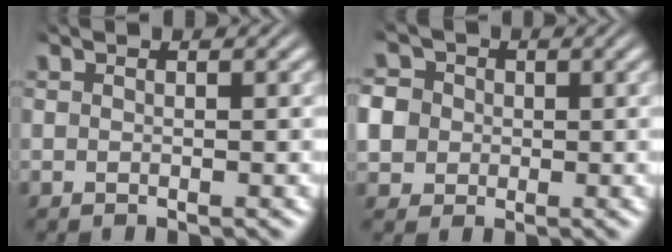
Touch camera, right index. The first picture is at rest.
{"total": 6.6, "force": [0.5, 5.9, 2.9], "torque": [-0.071, -0.012, 0.008]}